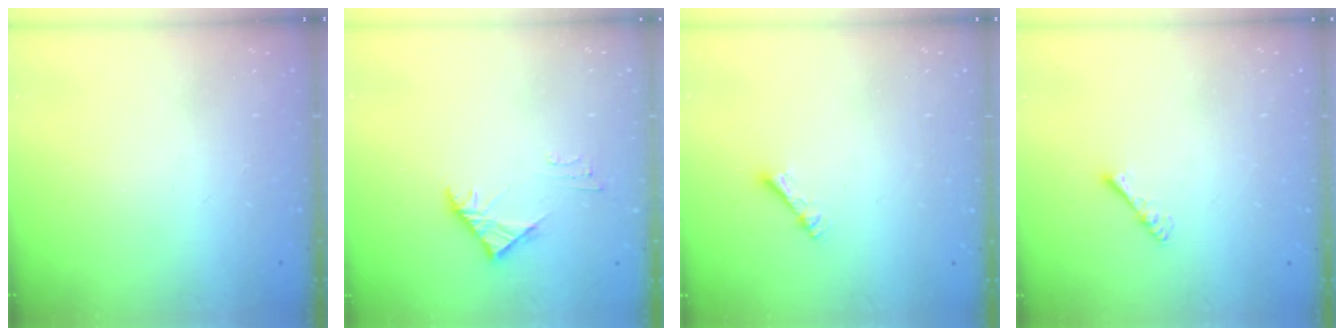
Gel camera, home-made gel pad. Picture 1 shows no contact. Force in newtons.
{"total": 3.3, "press": 3.2, "slide": 0.8}
{"total": 2.4, "press": 2.4, "slide": 0.4}
{"total": 3.5, "press": 3.5, "slide": 0.6}